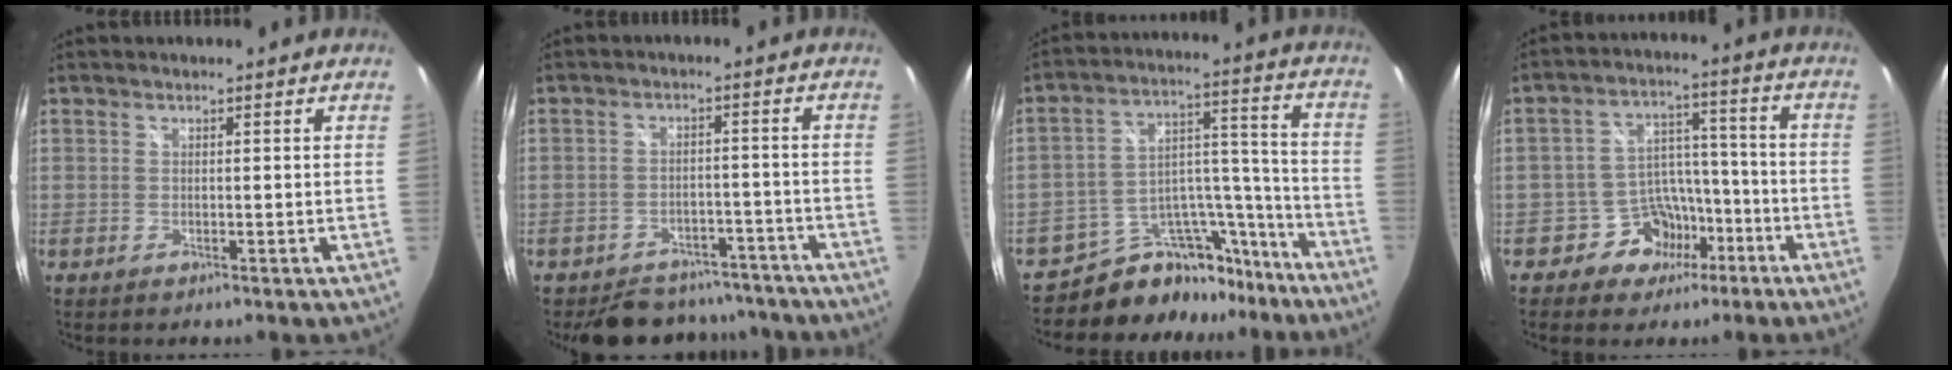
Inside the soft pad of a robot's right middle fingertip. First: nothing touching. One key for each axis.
{"total": 13.1, "fx": -11.2, "fy": 6.1, "fz": 3.3, "tx": -0.080, "ty": 0.021, "tz": -0.136}
{"total": 14.3, "fx": -12.5, "fy": 6.6, "fz": 2.4, "tx": -0.034, "ty": 0.073, "tz": -0.186}
{"total": 8.8, "fx": -5.3, "fy": 6.7, "fz": 2.1, "tx": -0.041, "ty": 0.039, "tz": -0.075}